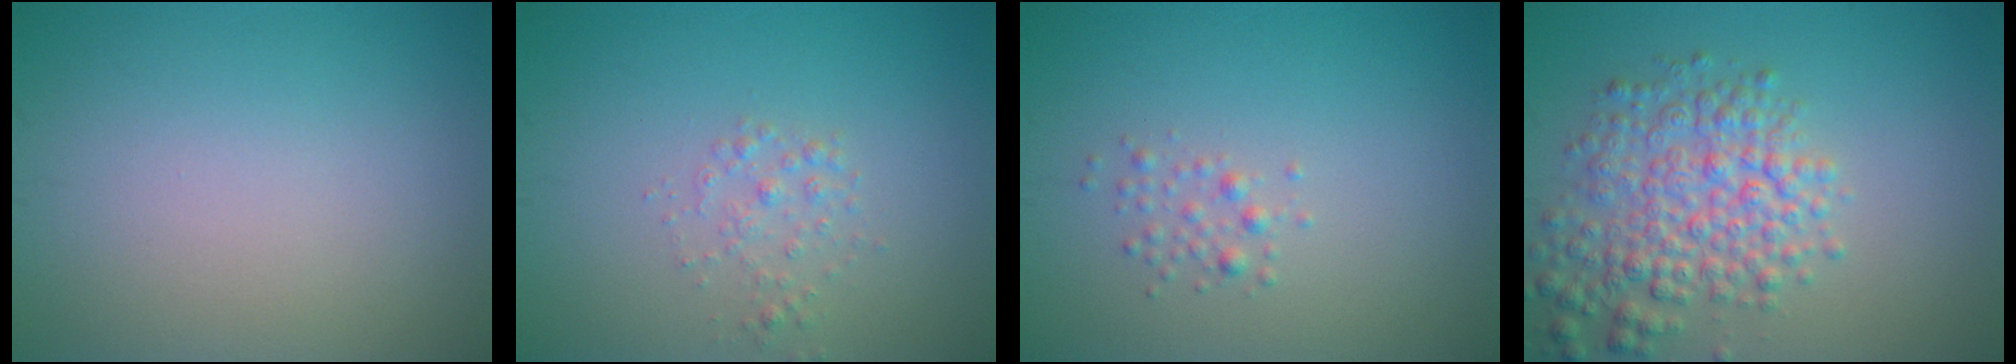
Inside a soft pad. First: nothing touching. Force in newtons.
{"total": 1.4, "press": 1.4, "slide": 0.0}
{"total": 1.2, "press": 1.2, "slide": 0.0}
{"total": 5.5, "press": 5.5, "slide": 0.2}